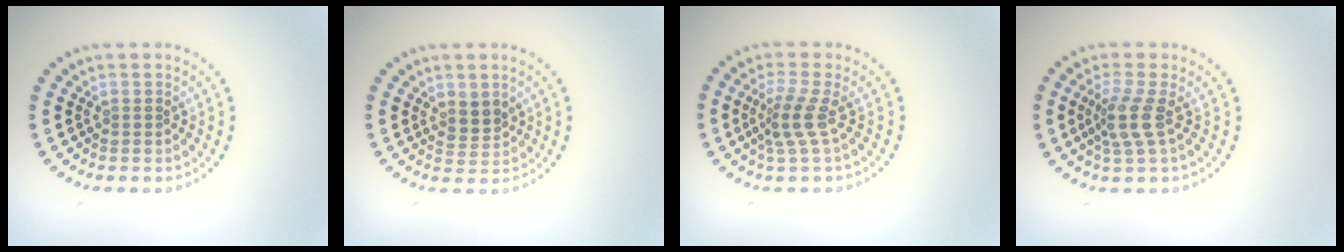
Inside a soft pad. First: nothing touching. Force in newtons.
{"total": 1.9, "press": 1.6, "slide": 1.1}
{"total": 2.5, "press": 1.8, "slide": 1.7}
{"total": 2.6, "press": 2.1, "slide": 1.6}